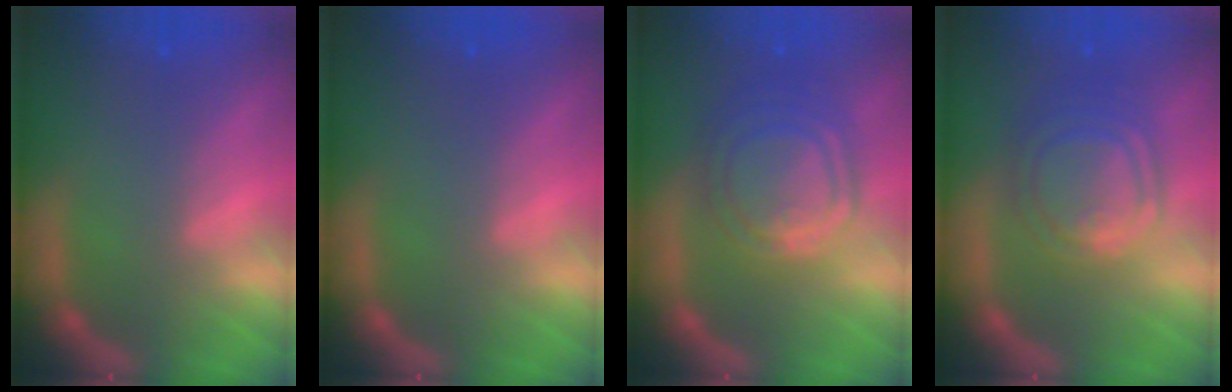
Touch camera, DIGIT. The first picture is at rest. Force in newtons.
{"total": 0.0}
{"total": 10.0}
{"total": 8.6}